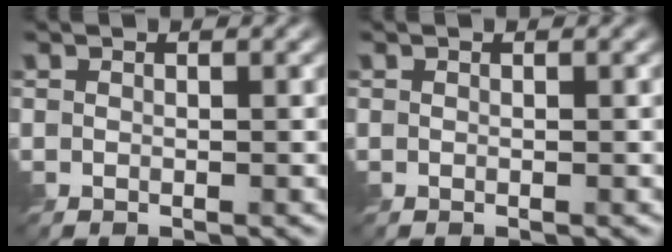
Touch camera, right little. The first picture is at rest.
{"total": 0.0}